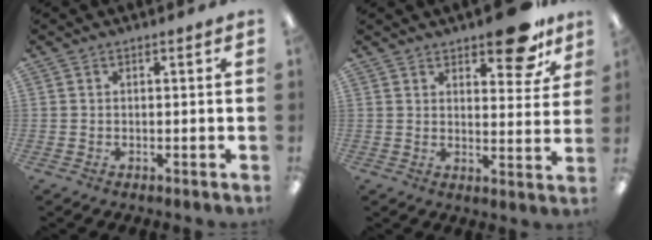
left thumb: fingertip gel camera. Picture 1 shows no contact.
{"total": 11.8, "force": [8.2, 4.8, 7.0], "torque": [-0.076, -0.047, 0.137]}